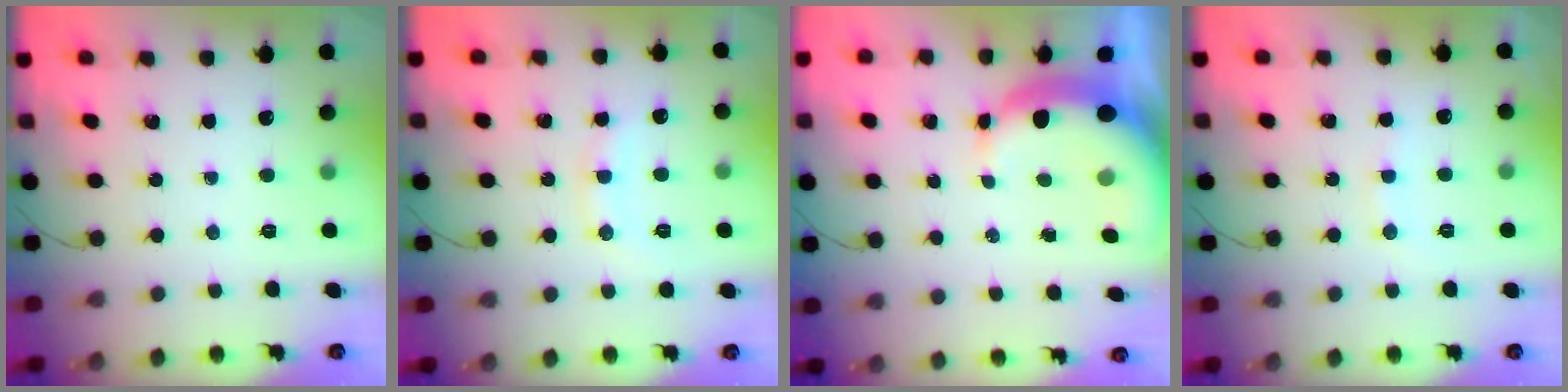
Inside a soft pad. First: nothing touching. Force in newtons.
{"total": 8.1, "press": 8.1, "slide": 0.9}
{"total": 8.5, "press": 8.4, "slide": 1.5}
{"total": 6.8, "press": 6.7, "slide": 1.4}